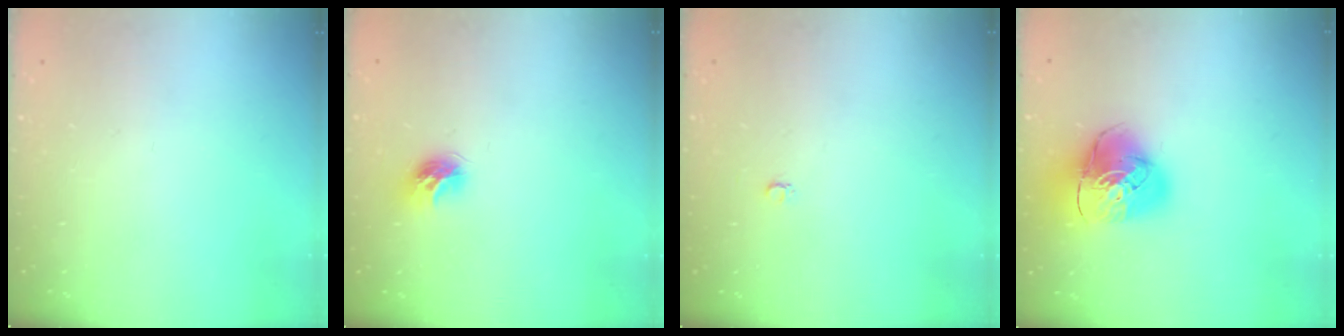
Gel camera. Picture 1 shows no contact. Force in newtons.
{"total": 7.8, "press": 7.8, "slide": 0.4}
{"total": 2.6, "press": 2.6, "slide": 0.3}
{"total": 13.4, "press": 13.3, "slide": 1.7}